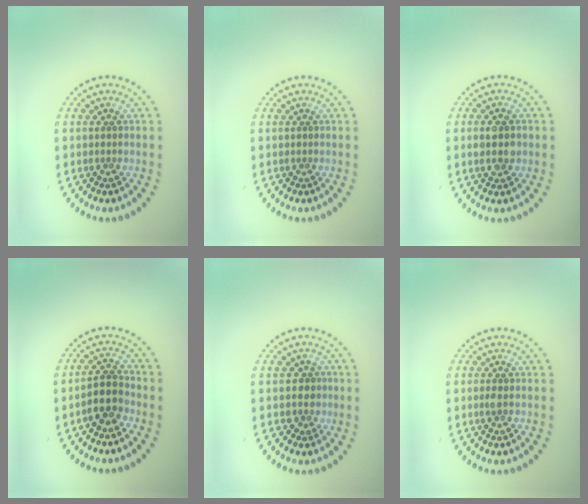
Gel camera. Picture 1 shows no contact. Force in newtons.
{"total": 0.0}
{"total": 2.8, "press": 2.8, "slide": 0.2}
{"total": 2.5, "press": 2.3, "slide": 1.1}
{"total": 1.5, "press": 1.1, "slide": 1.0}
{"total": 0.6, "press": 0.5, "slide": 0.2}